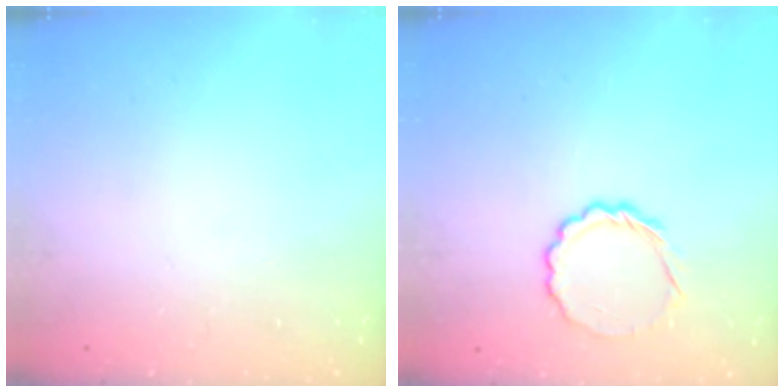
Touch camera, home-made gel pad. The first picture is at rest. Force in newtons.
{"total": 5.9, "press": 5.8, "slide": 1.4}